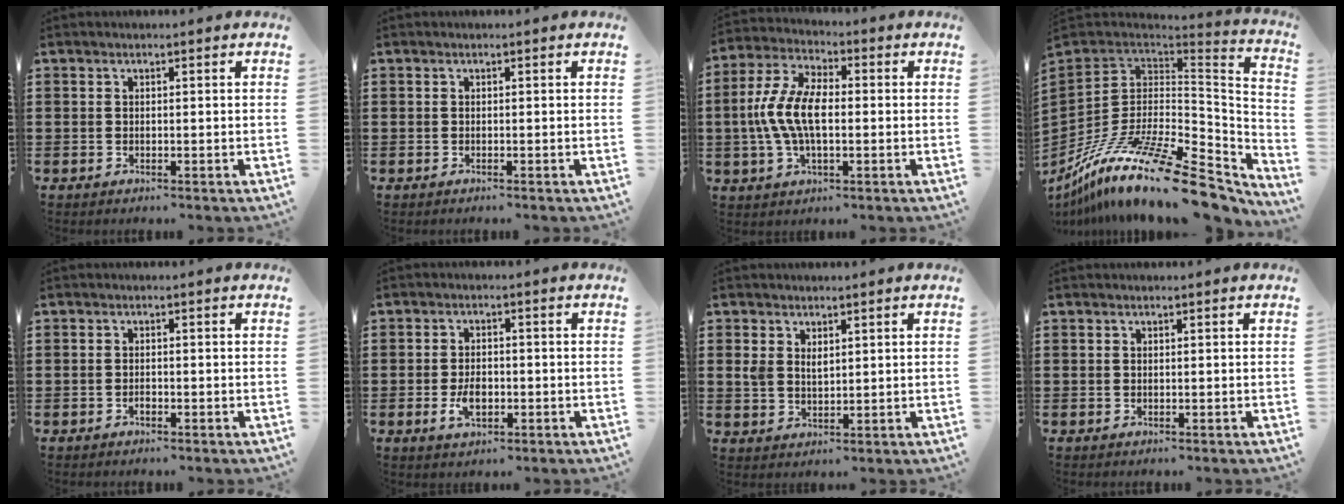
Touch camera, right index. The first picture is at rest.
{"total": 0.0}
{"total": 9.3, "force": [-0.9, 4.5, 8.1], "torque": [-0.191, -0.003, -0.026]}
{"total": 20.4, "force": [-13.0, 6.4, 14.4], "torque": [-0.275, 0.036, -0.228]}
{"total": 1.0, "force": [-0.7, 0.5, 0.6], "torque": [-0.014, -0.002, -0.012]}
{"total": 4.0, "force": [-1.1, 2.3, 3.1], "torque": [-0.063, -0.001, -0.020]}
{"total": 2.6, "force": [1.2, 1.8, 1.5], "torque": [-0.026, 0.003, 0.021]}
{"total": 0.0}